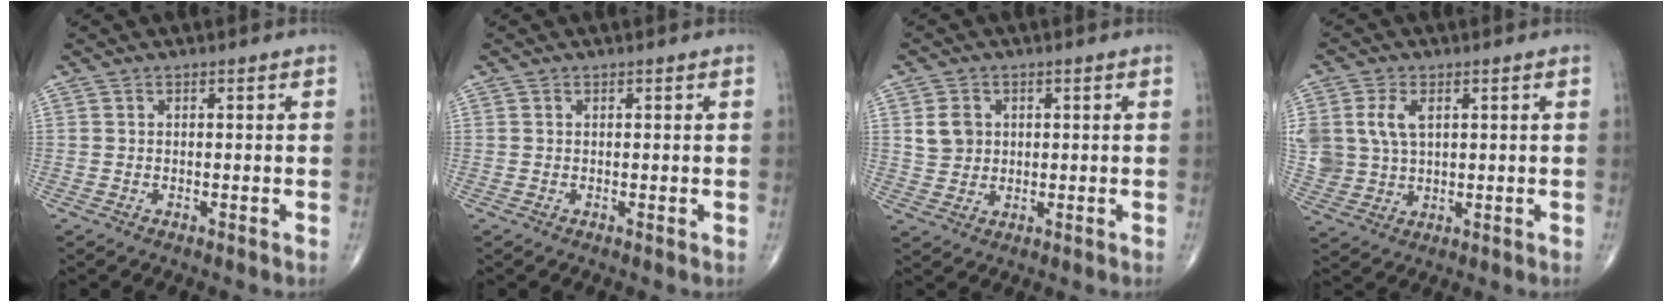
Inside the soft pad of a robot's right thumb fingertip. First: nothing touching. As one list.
[{"total": 0.0}, {"total": 4.6, "force": [1.2, 3.9, 2.1], "torque": [-0.020, -0.003, 0.025]}, {"total": 10.2, "force": [2.6, 7.1, 6.9], "torque": [-0.155, -0.004, 0.060]}]